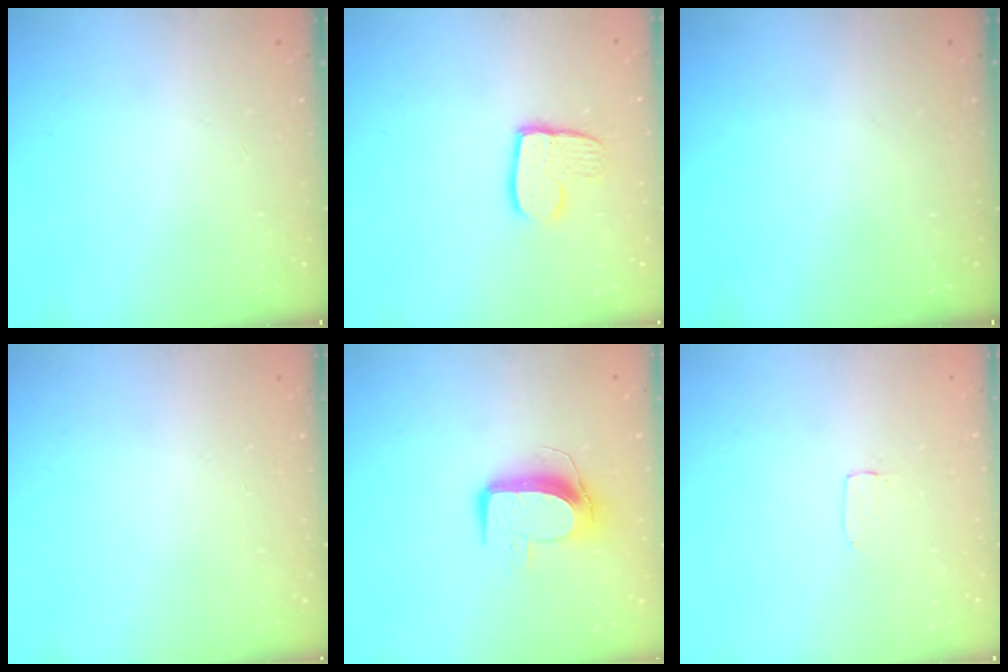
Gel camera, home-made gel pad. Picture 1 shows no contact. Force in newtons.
{"total": 8.9, "press": 8.9, "slide": 0.4}
{"total": 0.0}
{"total": 0.0}
{"total": 9.8, "press": 9.8, "slide": 0.4}
{"total": 1.7, "press": 1.7, "slide": 0.1}